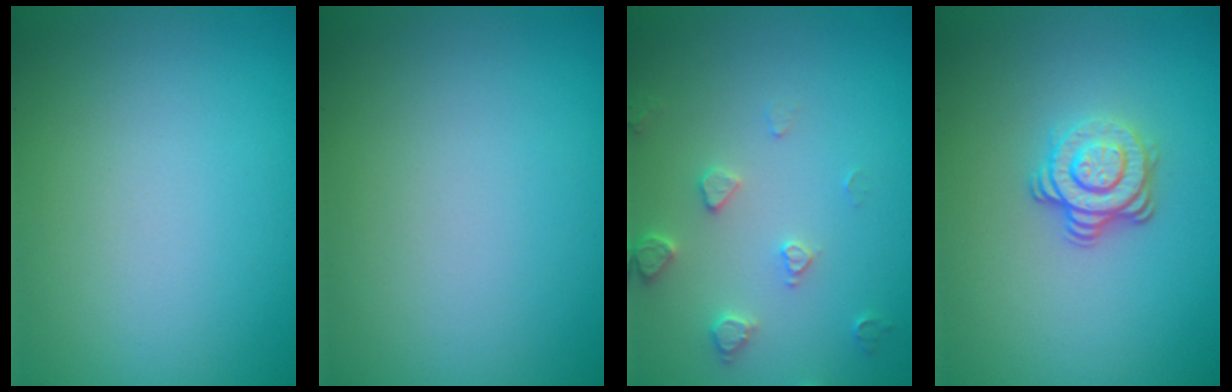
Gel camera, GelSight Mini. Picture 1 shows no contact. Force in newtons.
{"total": 0.0}
{"total": 2.2, "press": 2.2, "slide": 0.4}
{"total": 3.5, "press": 2.5, "slide": 2.4}